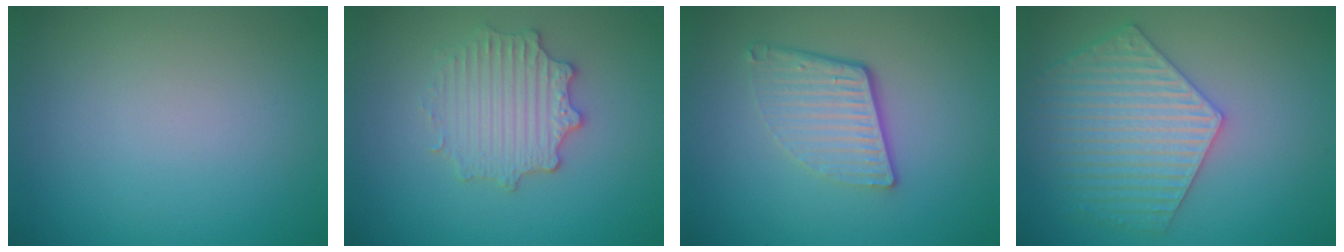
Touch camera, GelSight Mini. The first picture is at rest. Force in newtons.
{"total": 3.4, "press": 3.1, "slide": 1.2}
{"total": 4.4, "press": 2.9, "slide": 3.3}
{"total": 5.6, "press": 5.0, "slide": 2.6}